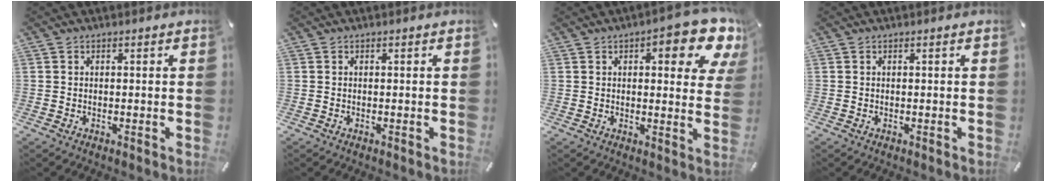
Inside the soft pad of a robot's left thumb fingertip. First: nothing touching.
{"total": 0.0}
{"total": 11.6, "force": [6.1, 4.2, 8.9], "torque": [-0.104, -0.042, 0.097]}
{"total": 0.0}